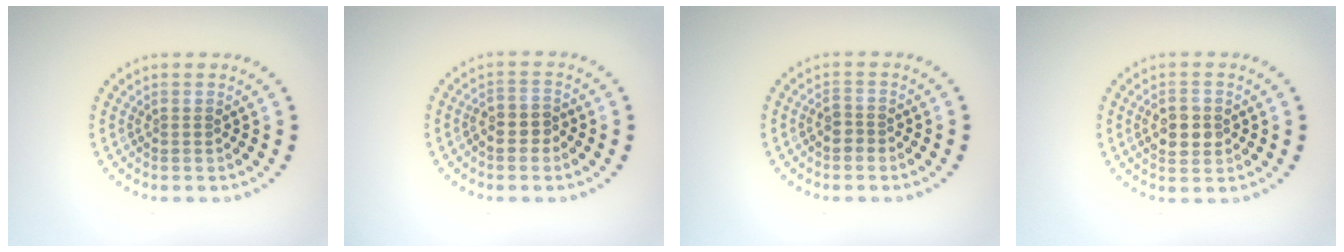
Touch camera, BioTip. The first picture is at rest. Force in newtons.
{"total": 2.1, "press": 2.0, "slide": 0.9}
{"total": 1.2, "press": 1.0, "slide": 0.6}
{"total": 3.4, "press": 3.4, "slide": 0.2}